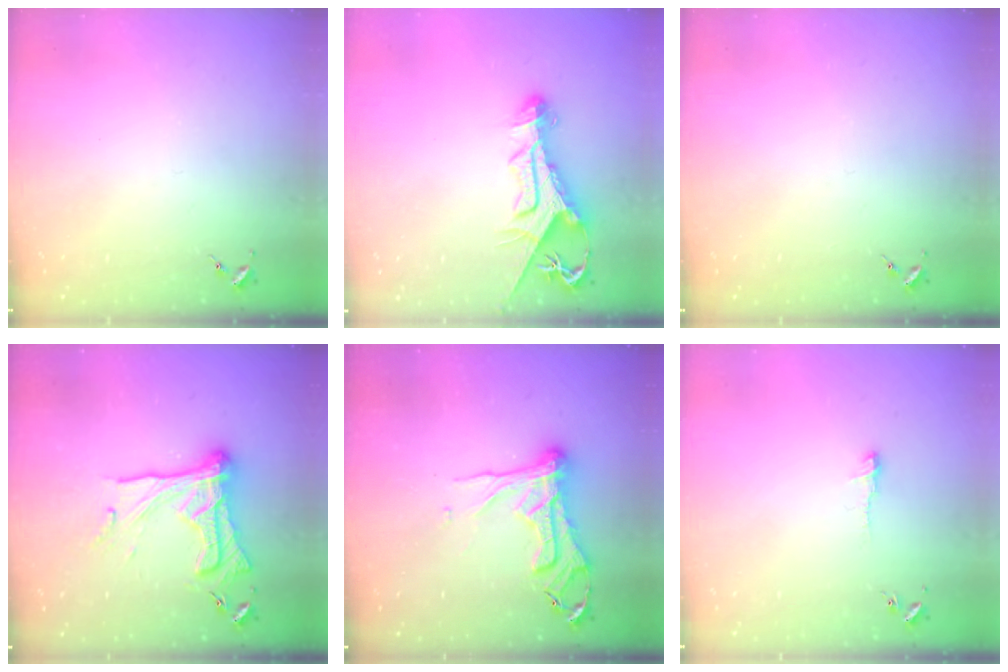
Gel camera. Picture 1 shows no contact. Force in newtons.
{"total": 11.9, "press": 11.8, "slide": 1.3}
{"total": 0.0}
{"total": 21.0, "press": 20.9, "slide": 1.9}
{"total": 16.8, "press": 16.7, "slide": 1.6}
{"total": 4.3, "press": 4.3, "slide": 0.5}